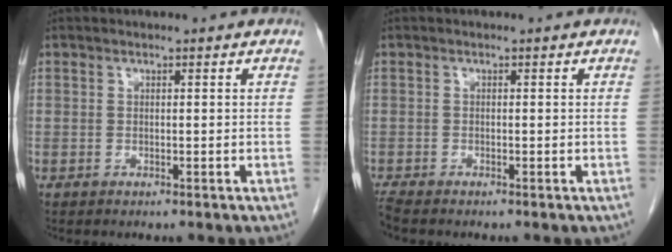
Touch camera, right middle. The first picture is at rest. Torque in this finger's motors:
{"motor_torque": [0.43, -0.93, 0.11, 0.00]}